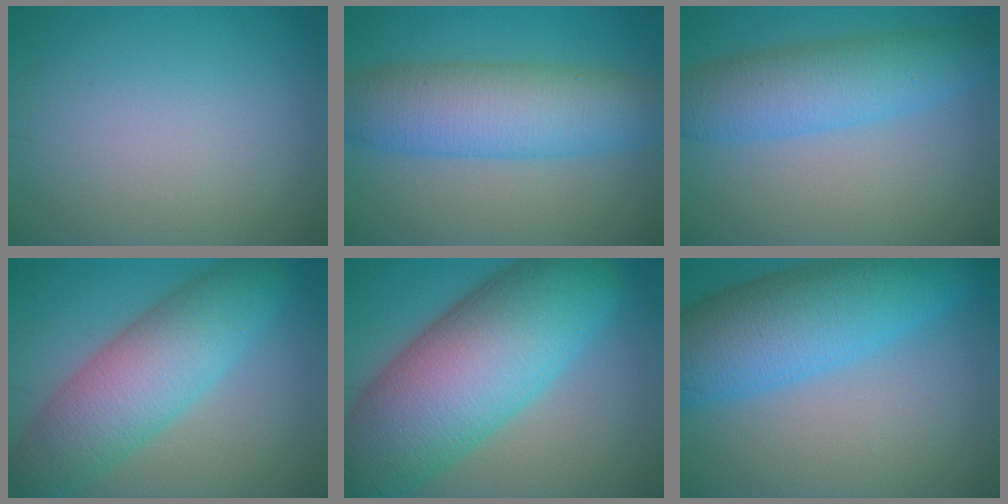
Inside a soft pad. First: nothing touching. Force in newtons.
{"total": 8.2, "press": 8.2, "slide": 0.3}
{"total": 6.1, "press": 6.1, "slide": 0.1}
{"total": 8.7, "press": 8.7, "slide": 0.2}
{"total": 16.0, "press": 16.0, "slide": 0.6}
{"total": 10.0, "press": 10.0, "slide": 0.3}